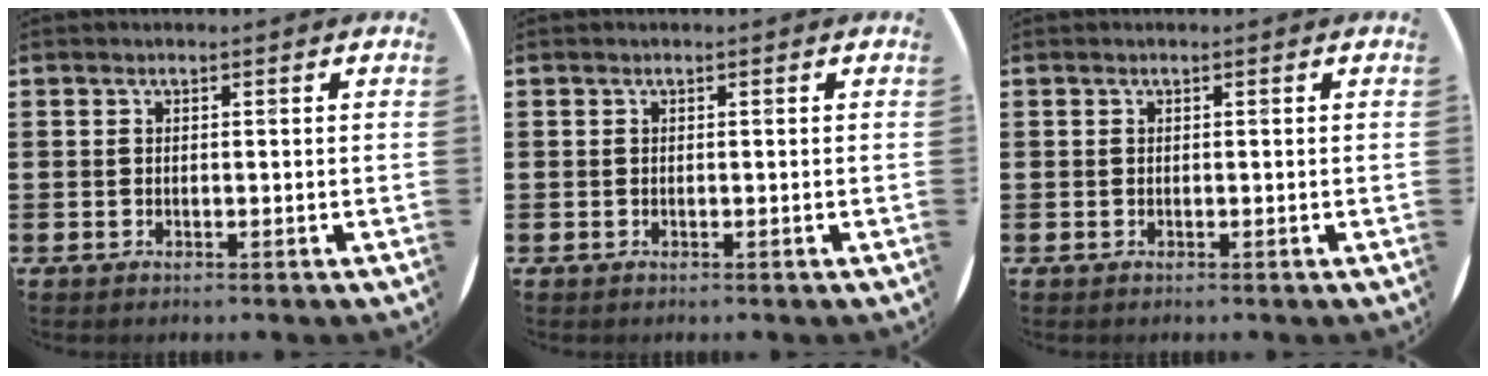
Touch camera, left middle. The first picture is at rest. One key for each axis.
{"total": 0.0}
{"total": 0.0}